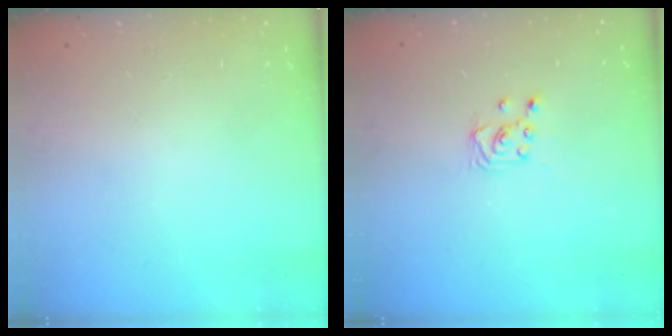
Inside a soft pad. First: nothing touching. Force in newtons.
{"total": 2.0, "press": 2.0, "slide": 0.2}